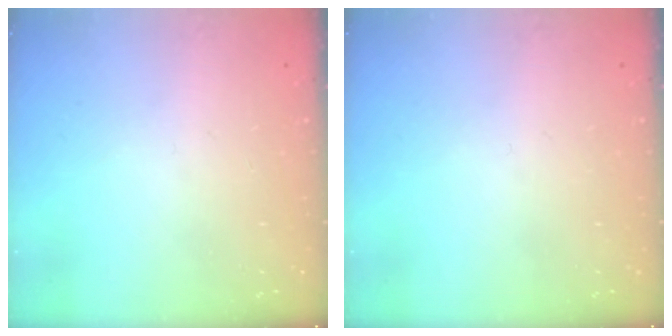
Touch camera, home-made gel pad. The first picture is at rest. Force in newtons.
{"total": 0.0}